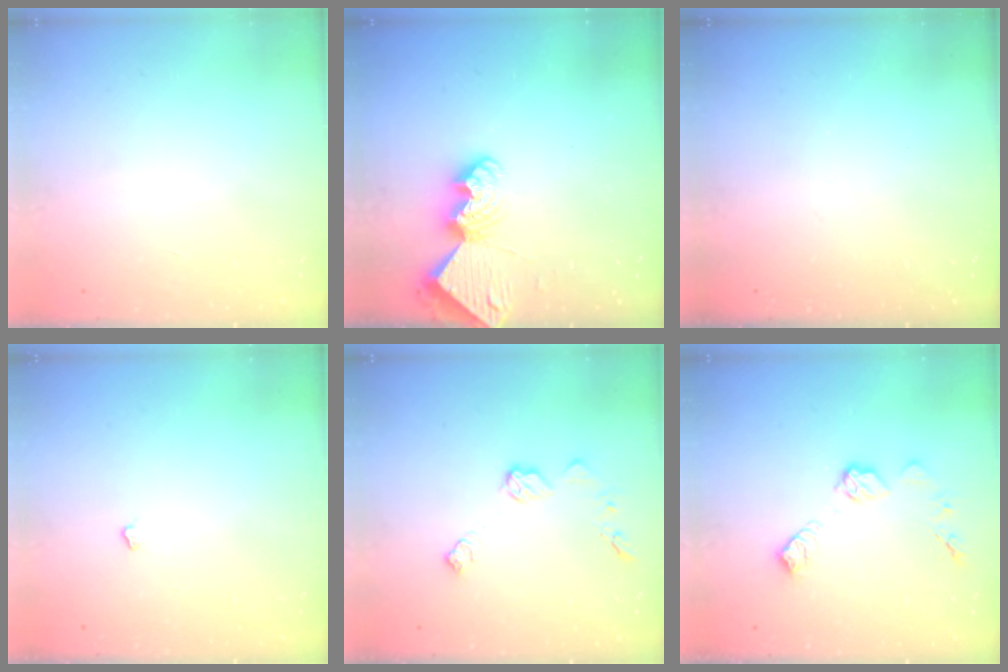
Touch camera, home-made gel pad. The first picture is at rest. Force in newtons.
{"total": 9.5, "press": 9.5, "slide": 0.9}
{"total": 0.0}
{"total": 2.9, "press": 2.9, "slide": 0.5}
{"total": 8.7, "press": 8.7, "slide": 0.3}
{"total": 9.0, "press": 9.0, "slide": 0.3}